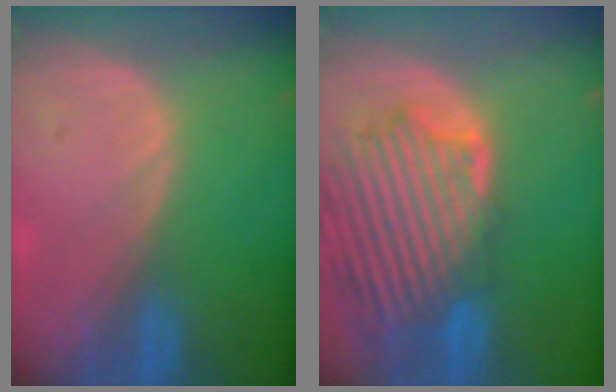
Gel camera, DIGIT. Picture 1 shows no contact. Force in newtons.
{"total": 13.2, "press": 11.5, "slide": 6.4}